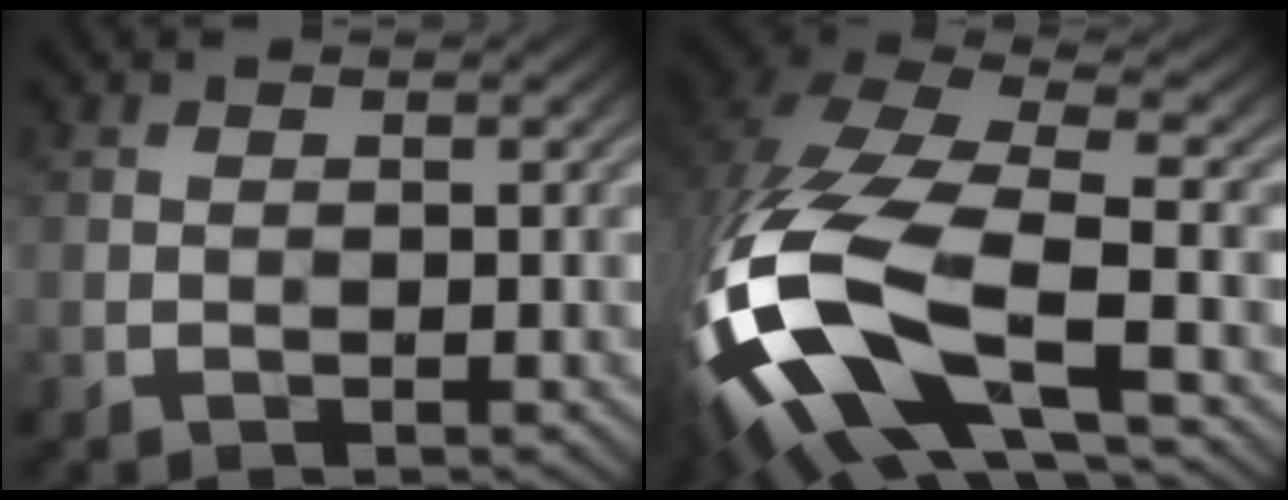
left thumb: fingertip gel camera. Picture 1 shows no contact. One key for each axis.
{"total": 19.3, "fx": -5.7, "fy": 9.4, "fz": 15.8, "tx": -0.384, "ty": -0.053, "tz": -0.081}